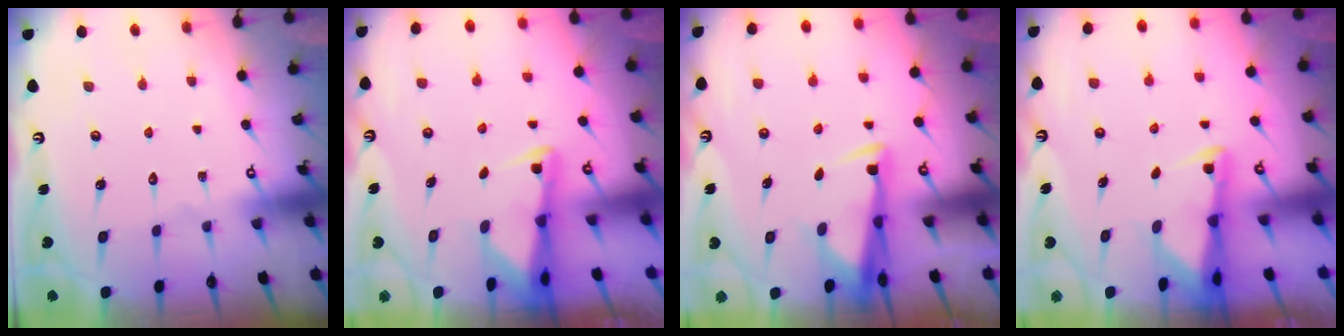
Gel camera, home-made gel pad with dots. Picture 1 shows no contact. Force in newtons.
{"total": 2.4, "press": 2.4, "slide": 0.5}
{"total": 3.2, "press": 3.1, "slide": 0.8}
{"total": 2.4, "press": 2.4, "slide": 0.5}